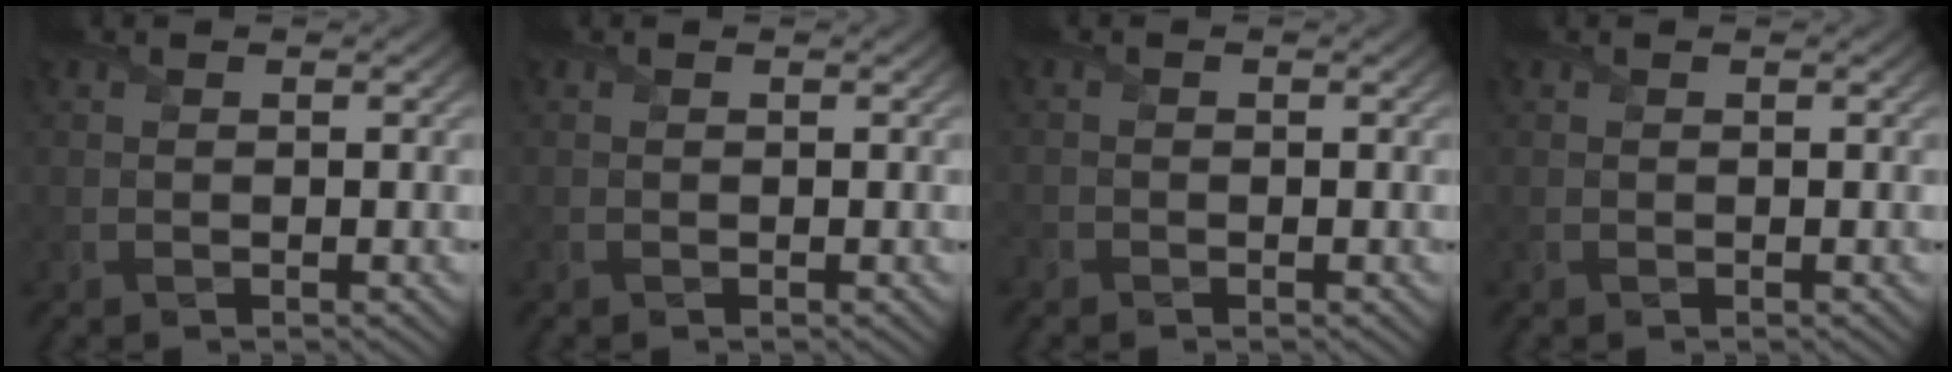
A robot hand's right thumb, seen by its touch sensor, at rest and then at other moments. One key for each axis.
{"total": 0.0}
{"total": 0.7, "fx": -0.6, "fy": 0.3, "fz": 0.0, "tx": -0.002, "ty": -0.003, "tz": -0.015}
{"total": 0.0}